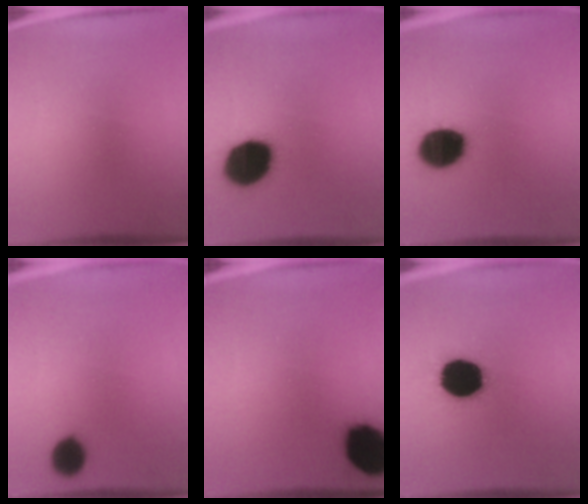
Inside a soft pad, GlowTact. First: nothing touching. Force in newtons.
{"total": 17.1}
{"total": 15.1}
{"total": 6.7}
{"total": 15.5}
{"total": 19.6}